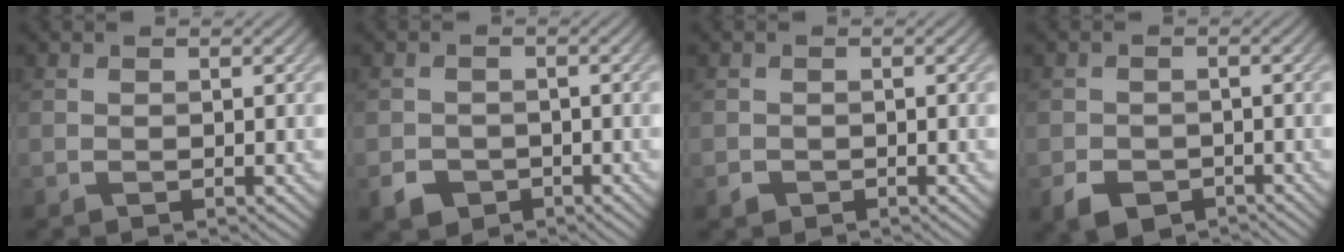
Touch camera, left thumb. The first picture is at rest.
{"total": 2.9, "force": [-1.6, 2.2, 0.9], "torque": [-0.020, -0.009, -0.033]}
{"total": 0.9, "force": [-0.5, 0.7, 0.3], "torque": [-0.005, -0.004, -0.011]}
{"total": 3.8, "force": [-2.3, 2.5, 1.7], "torque": [-0.031, -0.011, -0.044]}